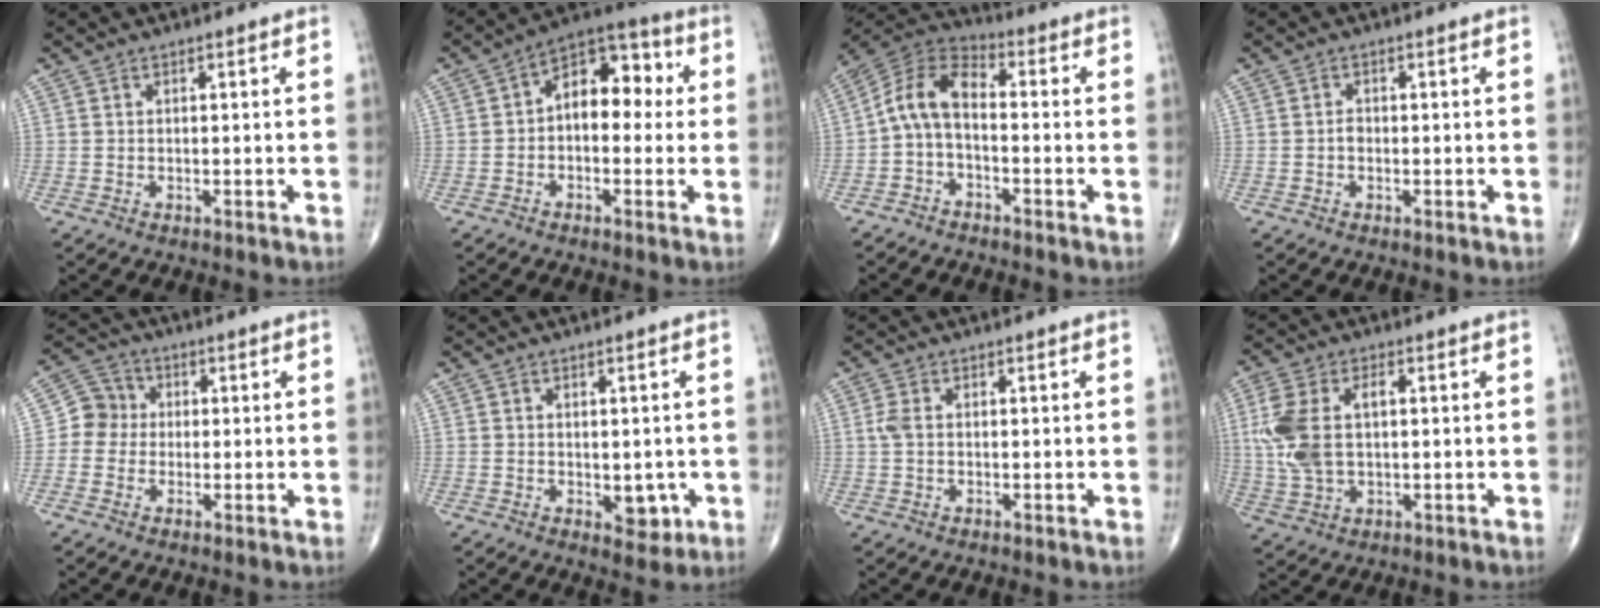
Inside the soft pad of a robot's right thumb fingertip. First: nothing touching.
{"total": 11.2, "force": [0.8, 7.0, 8.7], "torque": [-0.091, 0.037, -0.003]}
{"total": 8.6, "force": [-1.3, 4.9, 7.0], "torque": [-0.127, 0.035, -0.043]}
{"total": 1.1, "force": [-0.3, 0.8, 0.7], "torque": [-0.007, 0.003, -0.009]}
{"total": 5.6, "force": [-0.2, 5.3, 1.8], "torque": [-0.005, 0.017, -0.018]}
{"total": 4.2, "force": [-0.9, 2.7, 3.1], "torque": [-0.014, -0.003, -0.005]}
{"total": 1.9, "force": [0.1, 1.0, 1.6], "torque": [-0.044, 0.003, 0.002]}
{"total": 11.1, "force": [1.2, 6.3, 9.0], "torque": [-0.210, 0.012, 0.027]}